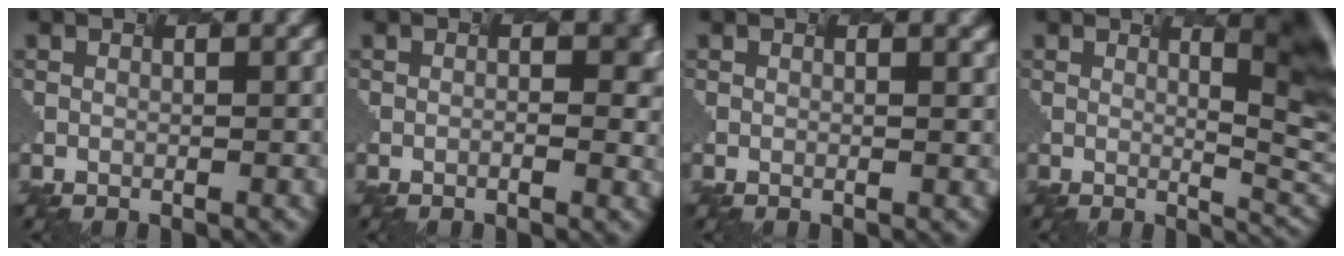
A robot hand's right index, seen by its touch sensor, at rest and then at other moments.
{"total": 1.2, "force": [-0.3, -0.1, 1.1], "torque": [-0.023, 0.000, 0.005]}
{"total": 1.1, "force": [0.6, 0.6, 0.7], "torque": [0.003, 0.010, -0.019]}
{"total": 7.8, "force": [2.2, 1.9, 7.2], "torque": [-0.059, 0.010, 0.034]}